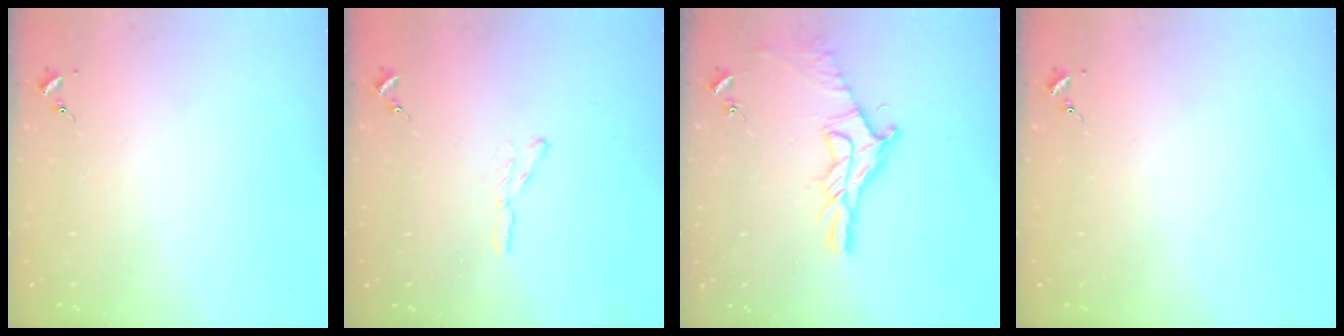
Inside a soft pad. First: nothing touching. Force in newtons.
{"total": 3.9, "press": 3.9, "slide": 0.4}
{"total": 13.3, "press": 13.3, "slide": 1.0}
{"total": 0.0}